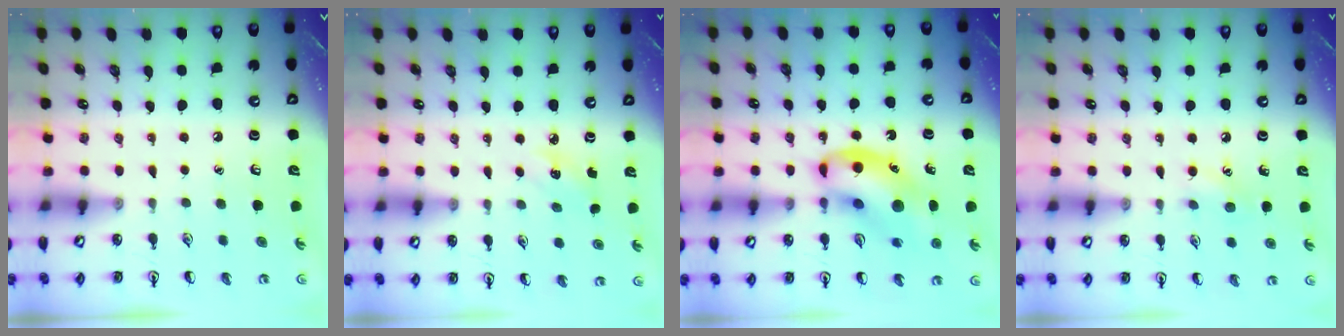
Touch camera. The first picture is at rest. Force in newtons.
{"total": 2.5, "press": 2.4, "slide": 0.9}
{"total": 14.9, "press": 14.4, "slide": 3.8}
{"total": 7.7, "press": 7.4, "slide": 1.9}